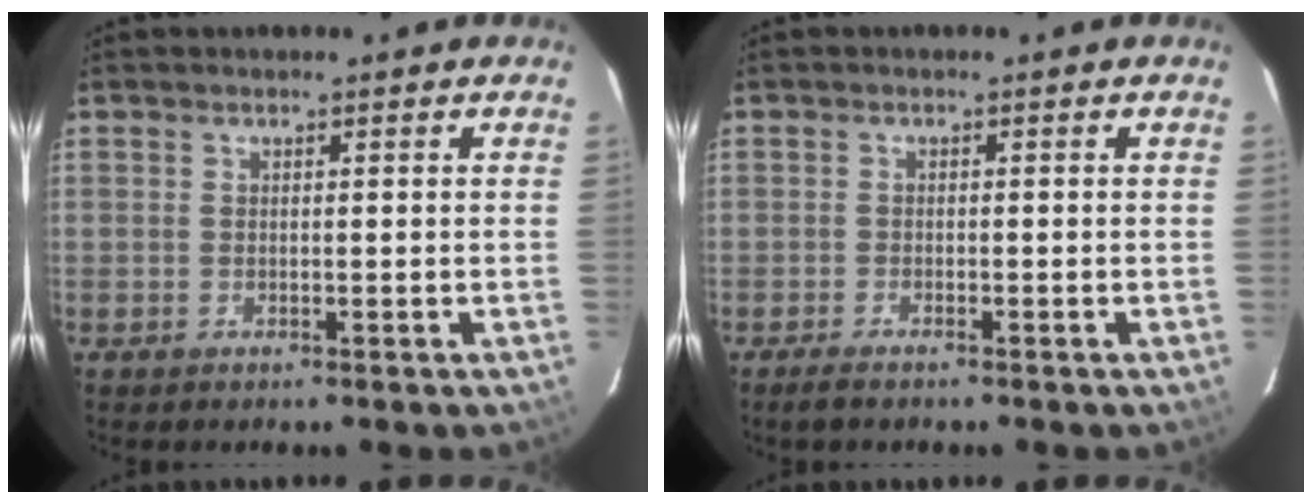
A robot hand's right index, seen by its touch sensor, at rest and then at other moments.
{"total": 2.3, "force": [-1.9, 0.4, 1.2], "torque": [-0.035, -0.005, -0.035]}